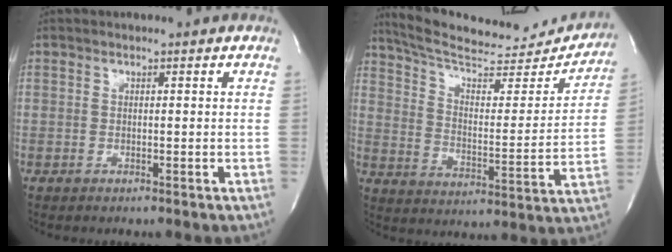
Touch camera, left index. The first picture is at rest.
{"total": 23.0, "force": [21.5, 4.1, 7.0], "torque": [-0.105, -0.038, 0.296]}